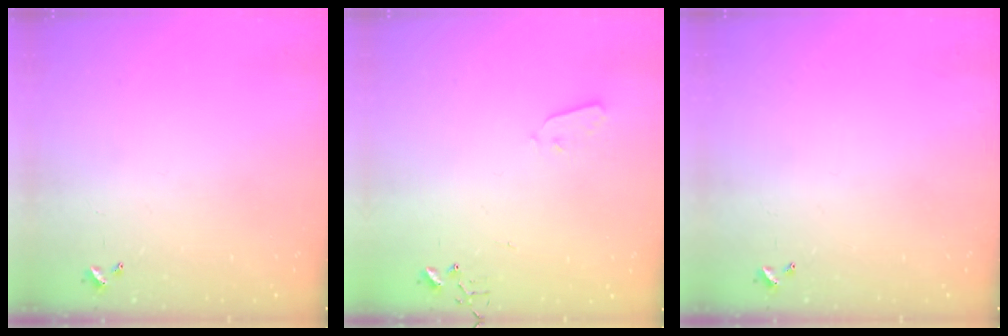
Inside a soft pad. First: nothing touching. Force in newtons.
{"total": 2.9, "press": 2.9, "slide": 0.4}
{"total": 0.0}